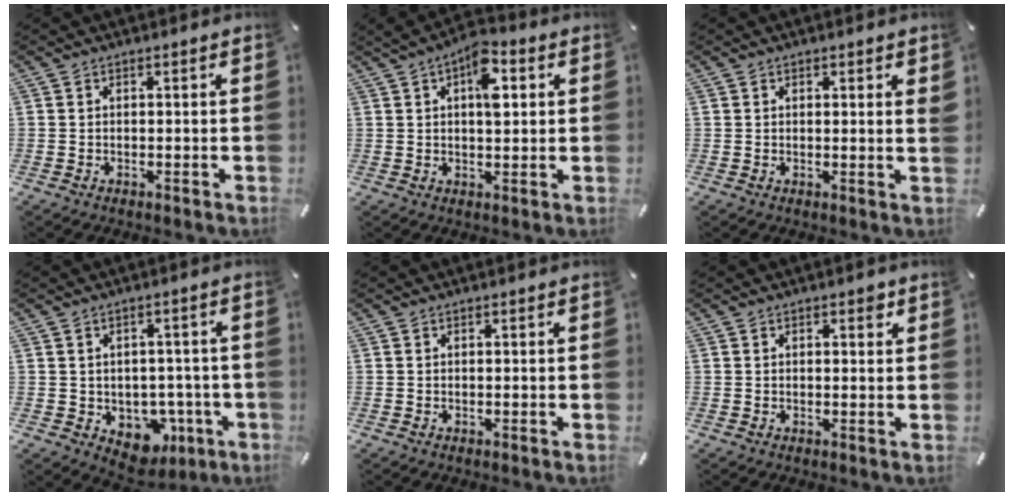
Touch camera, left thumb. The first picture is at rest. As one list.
[{"total": 8.4, "force": [2.6, 4.3, 6.7], "torque": [-0.086, -0.007, 0.037]}, {"total": 1.1, "force": [0.6, 0.4, 0.8], "torque": [-0.001, -0.006, 0.008]}, {"total": 7.6, "force": [-2.2, 6.5, 3.3], "torque": [-0.032, 0.006, -0.027]}, {"total": 0.0}, {"total": 1.8, "force": [0.6, 1.0, 1.3], "torque": [-0.012, -0.001, 0.006]}]